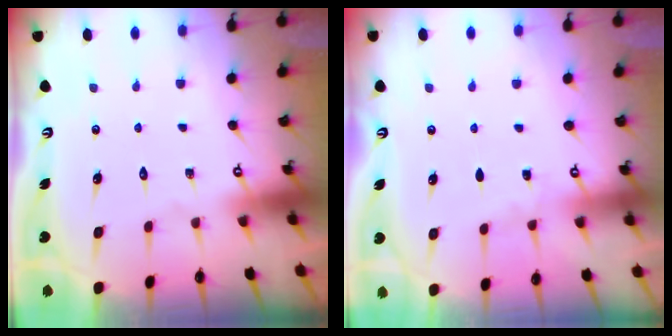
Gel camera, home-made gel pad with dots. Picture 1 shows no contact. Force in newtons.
{"total": 2.4, "press": 2.4, "slide": 0.4}